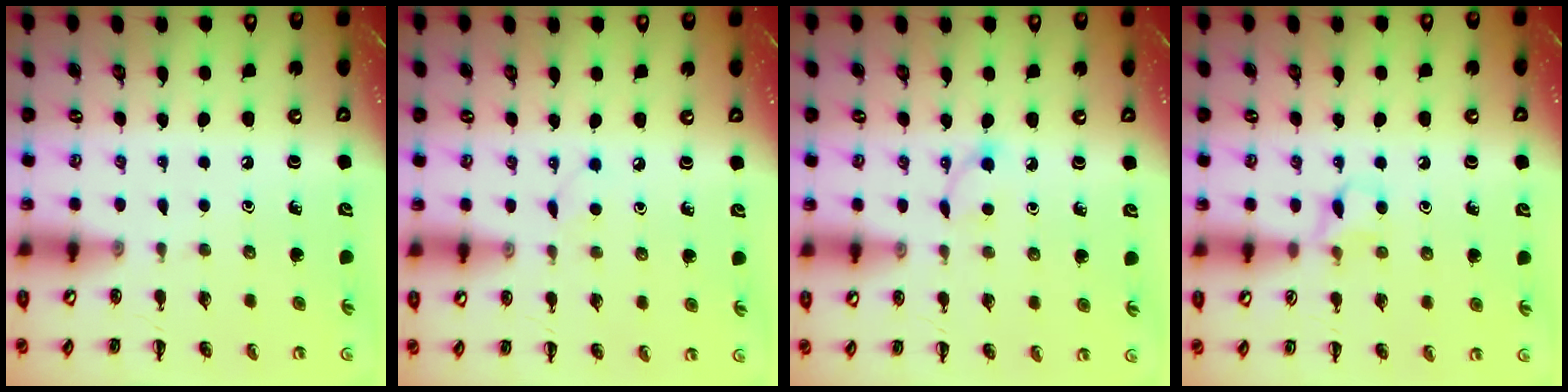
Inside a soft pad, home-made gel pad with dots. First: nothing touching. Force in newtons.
{"total": 2.7, "press": 2.6, "slide": 0.9}
{"total": 2.8, "press": 2.7, "slide": 0.9}
{"total": 6.0, "press": 5.7, "slide": 1.9}